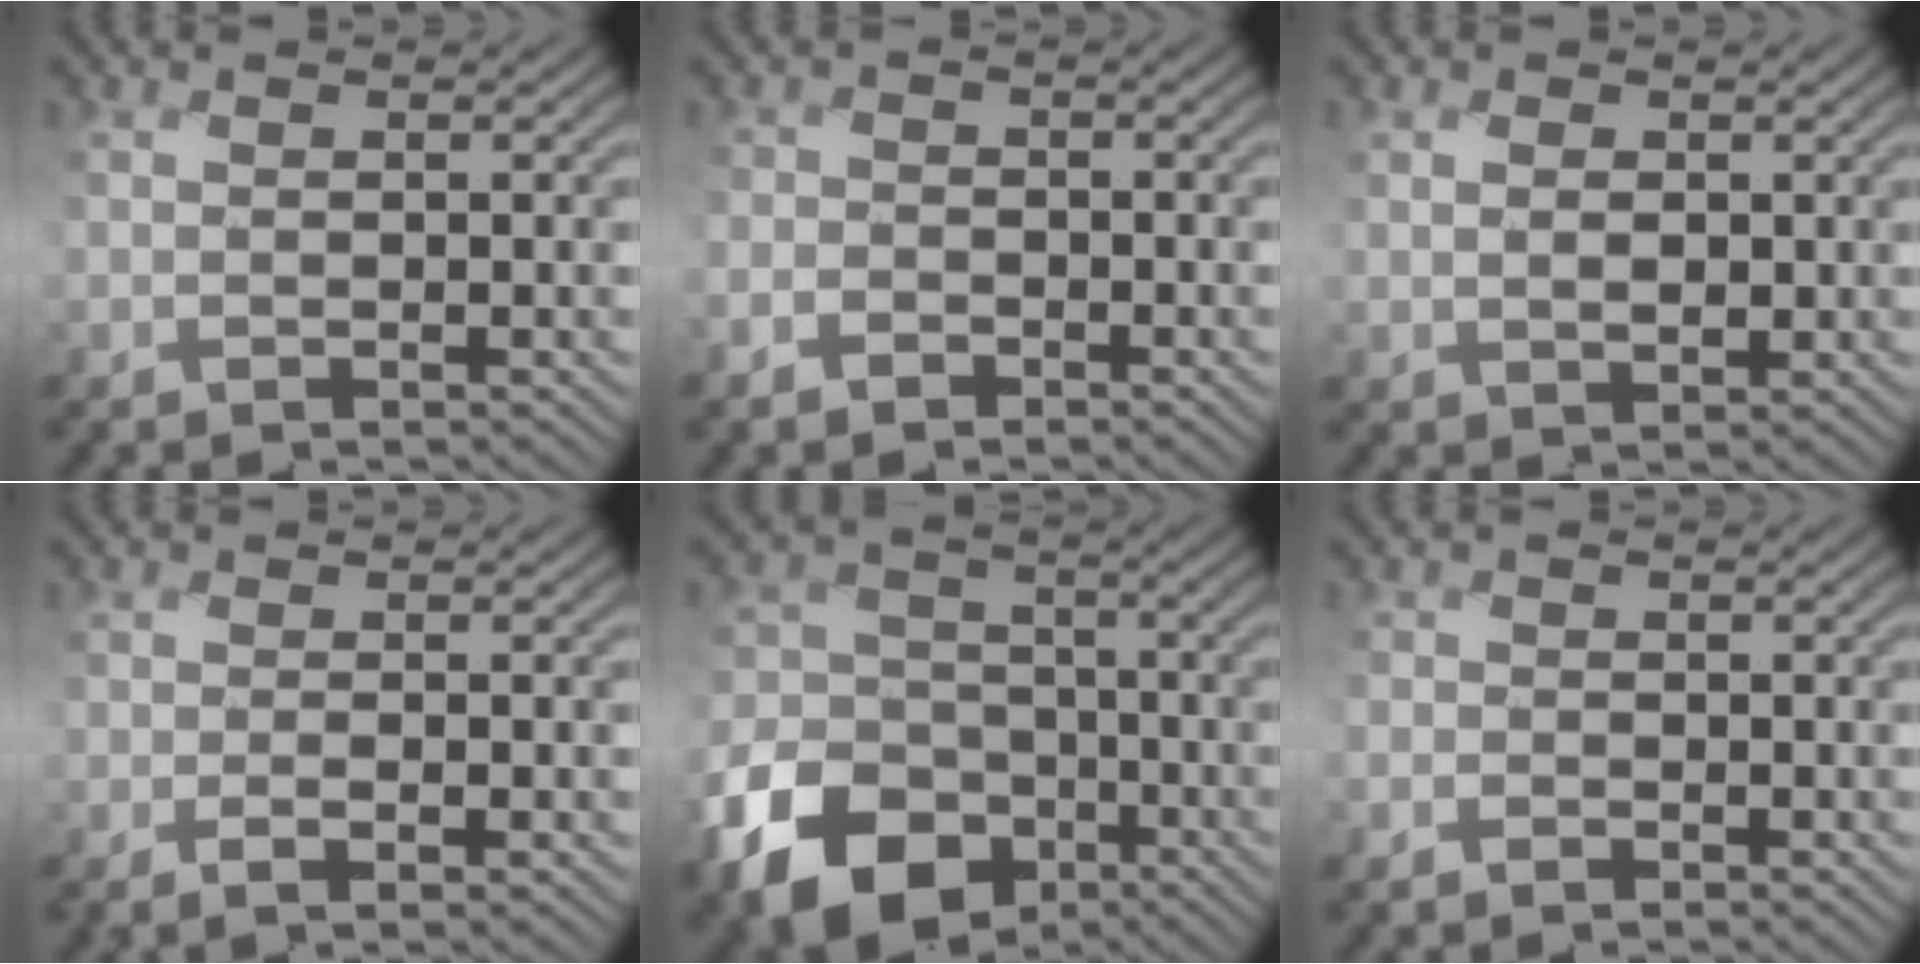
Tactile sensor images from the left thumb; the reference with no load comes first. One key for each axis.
{"total": 2.2, "fx": -1.9, "fy": 1.0, "fz": -0.5, "tx": 0.018, "ty": -0.001, "tz": -0.049}
{"total": 1.8, "fx": 0.2, "fy": 1.2, "fz": 1.3, "tx": -0.030, "ty": -0.003, "tz": 0.004}
{"total": 1.4, "fx": -1.0, "fy": 0.2, "fz": 1.0, "tx": -0.018, "ty": -0.003, "tz": -0.021}
{"total": 14.1, "fx": -8.1, "fy": 10.2, "fz": 5.5, "tx": -0.133, "ty": -0.047, "tz": -0.154}
{"total": 1.3, "fx": -1.1, "fy": 0.3, "fz": -0.8, "tx": 0.023, "ty": -0.005, "tz": -0.030}